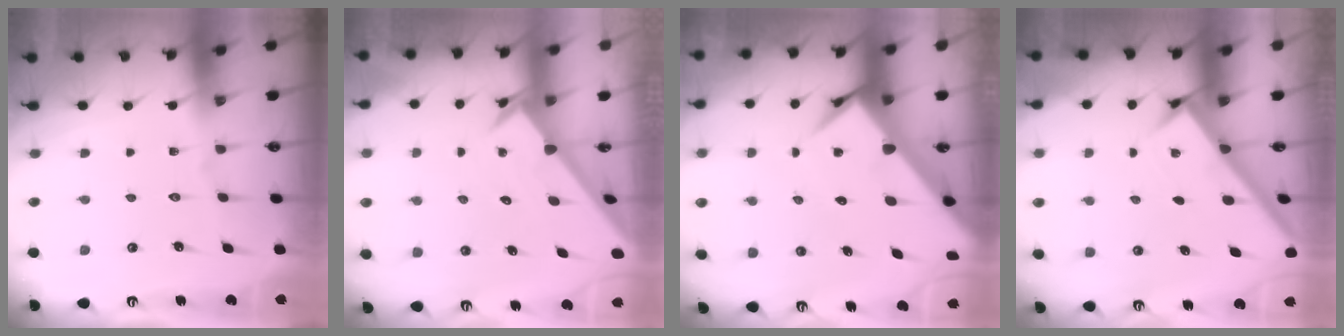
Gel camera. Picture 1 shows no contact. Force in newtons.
{"total": 2.4, "press": 2.4, "slide": 0.2}
{"total": 7.5, "press": 7.5, "slide": 0.5}
{"total": 2.8, "press": 2.8, "slide": 0.4}